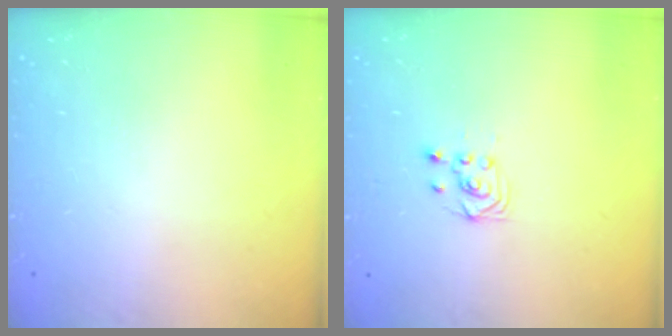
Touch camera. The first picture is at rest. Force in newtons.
{"total": 2.5, "press": 2.2, "slide": 1.2}